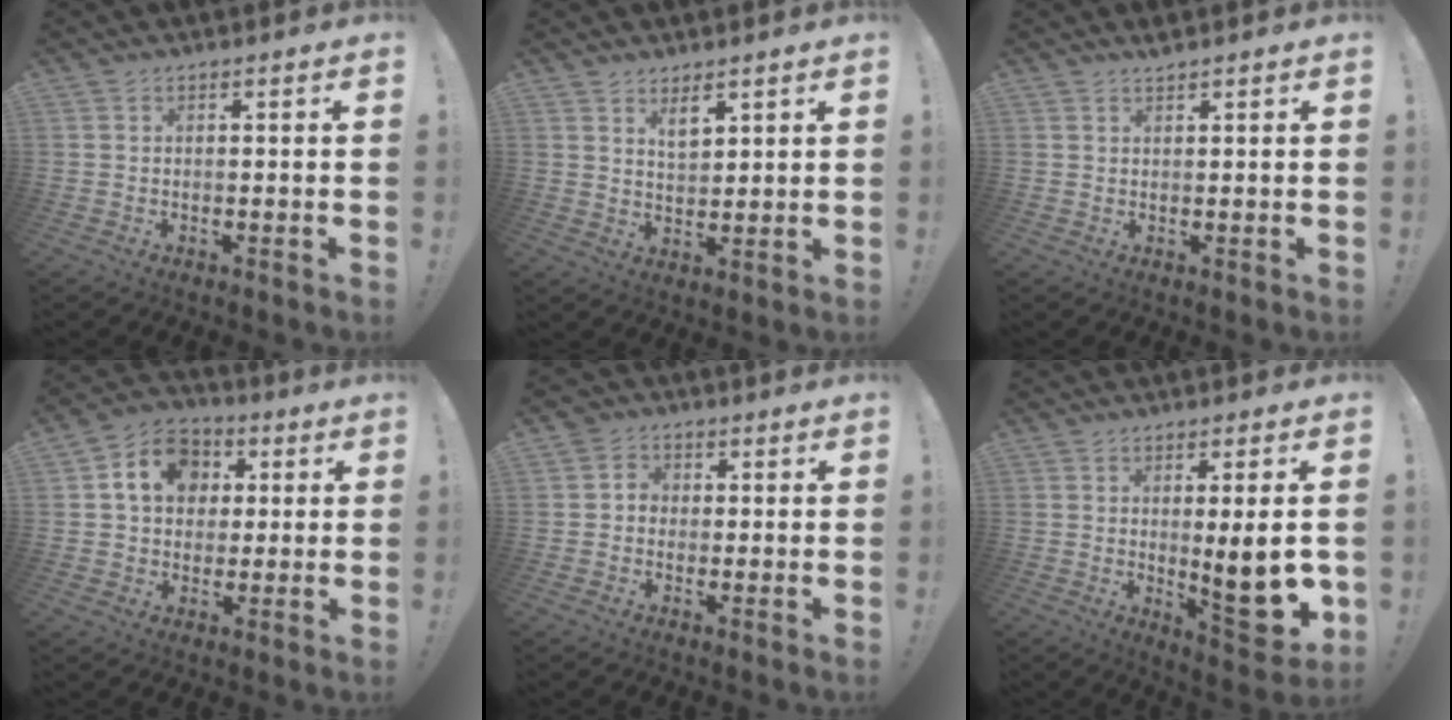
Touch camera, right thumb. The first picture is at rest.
{"total": 5.3, "force": [3.7, 2.9, 2.6], "torque": [-0.036, -0.022, 0.065]}
{"total": 1.2, "force": [1.1, -0.1, 0.3], "torque": [0.000, -0.008, 0.020]}
{"total": 12.7, "force": [3.6, 10.4, 6.3], "torque": [-0.094, 0.002, 0.072]}
{"total": 4.2, "force": [-0.4, 4.0, 1.2], "torque": [-0.015, 0.009, -0.006]}
{"total": 13.5, "force": [-0.8, 3.0, 13.1], "torque": [-0.162, -0.014, -0.007]}